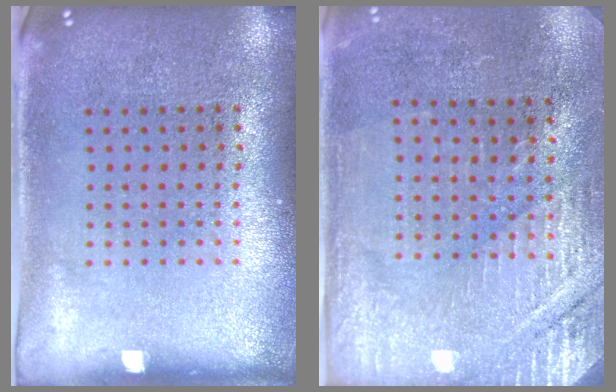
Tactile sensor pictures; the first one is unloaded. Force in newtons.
{"total": 2.9, "press": 2.9, "slide": 0.4}